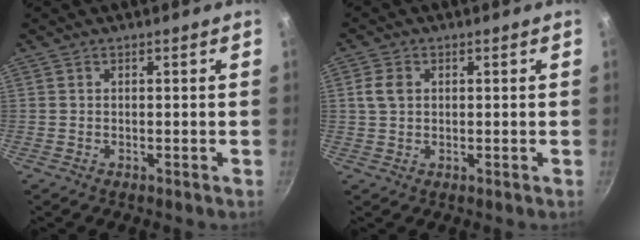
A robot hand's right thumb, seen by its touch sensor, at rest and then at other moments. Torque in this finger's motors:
{"motor_torque": [0.10, 0.26, 0.39, 0.07, 0.01]}